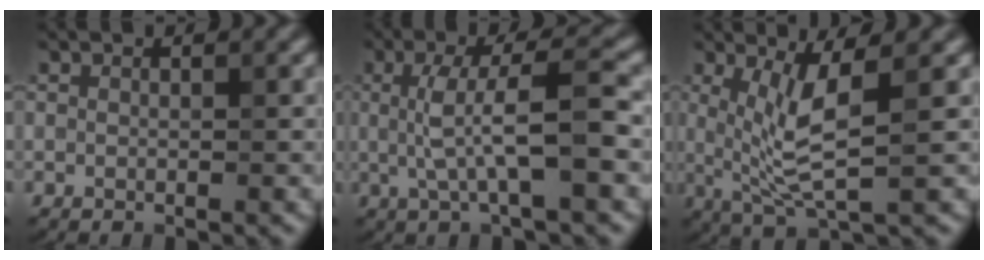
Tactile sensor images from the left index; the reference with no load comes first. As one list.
[{"total": 5.5, "force": [0.1, 1.1, 5.4], "torque": [-0.107, 0.007, -0.001]}, {"total": 5.0, "force": [0.8, 1.1, 4.9], "torque": [-0.102, -0.010, 0.021]}]